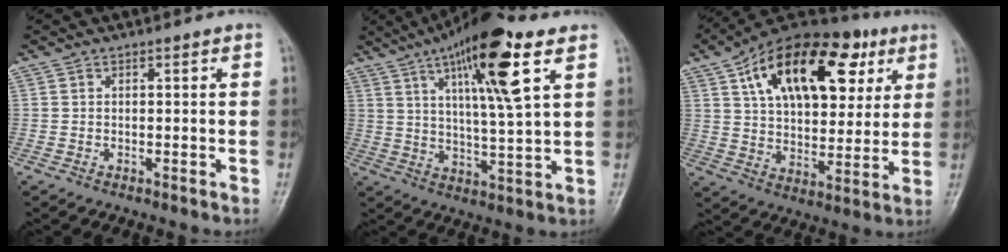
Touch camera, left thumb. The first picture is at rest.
{"total": 16.5, "force": [7.9, 3.0, 14.2], "torque": [-0.234, -0.021, 0.130]}
{"total": 25.1, "force": [10.3, 13.7, 18.3], "torque": [-0.255, 0.002, 0.165]}